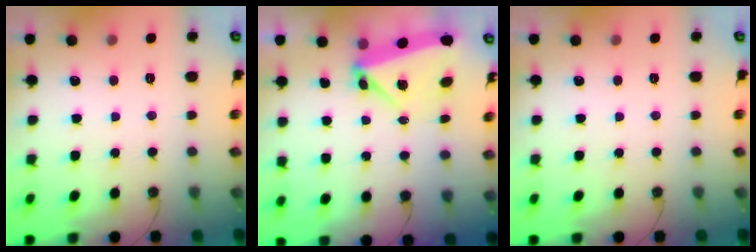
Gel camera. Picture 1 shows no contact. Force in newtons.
{"total": 5.2, "press": 5.0, "slide": 1.5}
{"total": 0.0}